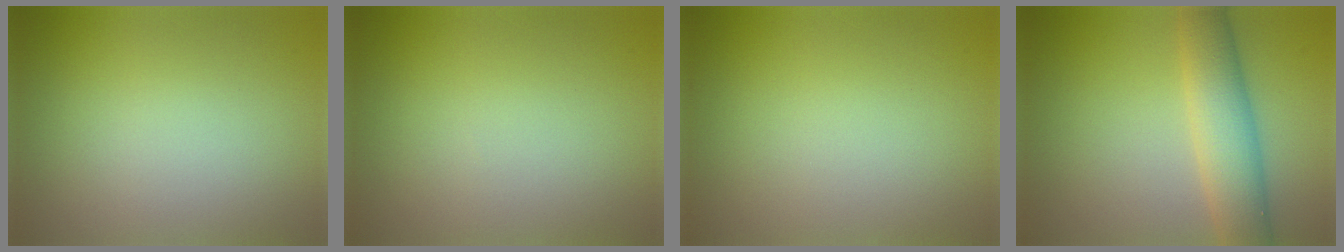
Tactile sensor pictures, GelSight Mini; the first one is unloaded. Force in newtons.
{"total": 0.0}
{"total": 0.0}
{"total": 5.6, "press": 5.6, "slide": 0.1}